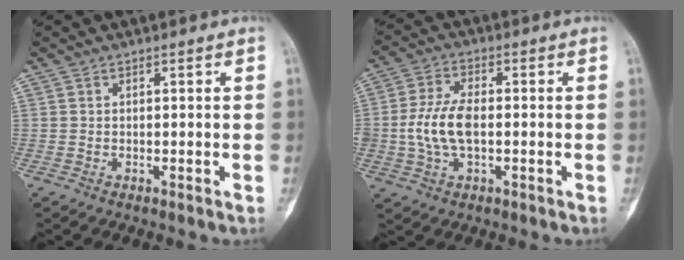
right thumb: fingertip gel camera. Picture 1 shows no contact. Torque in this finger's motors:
{"motor_torque": [0.98, 0.95, 1.05, -0.08, 0.15]}